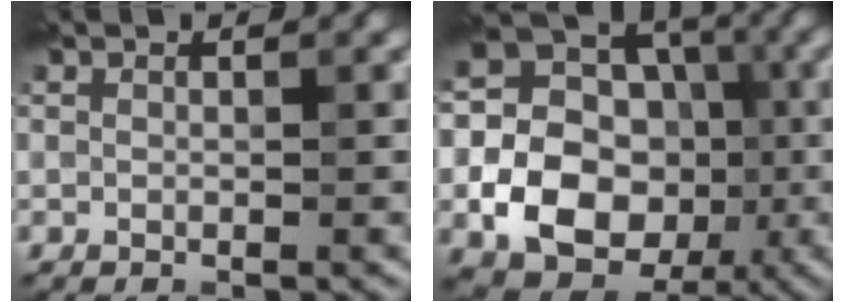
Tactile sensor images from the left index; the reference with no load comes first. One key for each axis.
{"total": 11.2, "fx": -2.5, "fy": 9.3, "fz": 5.7, "tx": -0.087, "ty": -0.011, "tz": -0.055}